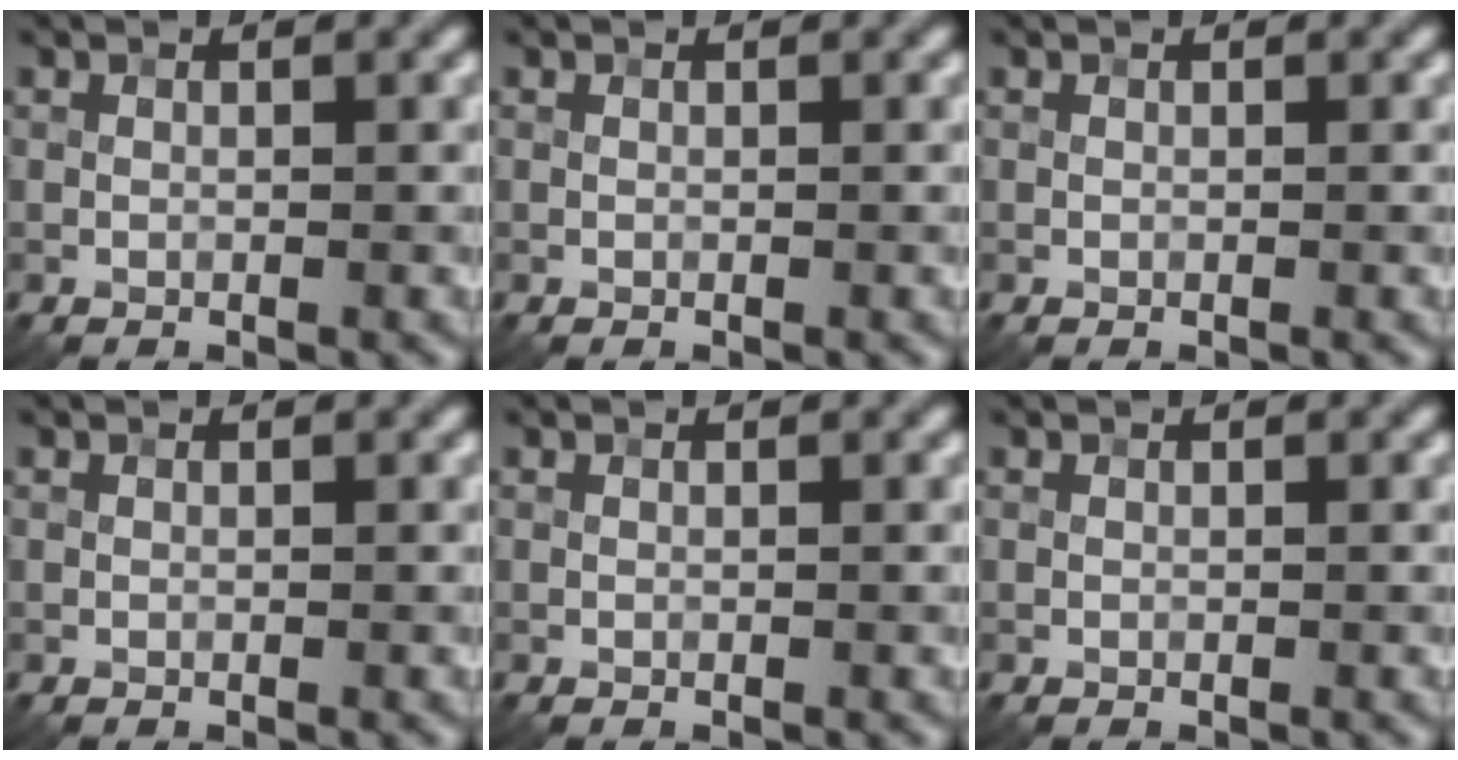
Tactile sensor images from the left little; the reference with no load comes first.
{"total": 0.0}
{"total": 0.0}
{"total": 0.0}
{"total": 0.0}
{"total": 0.0}